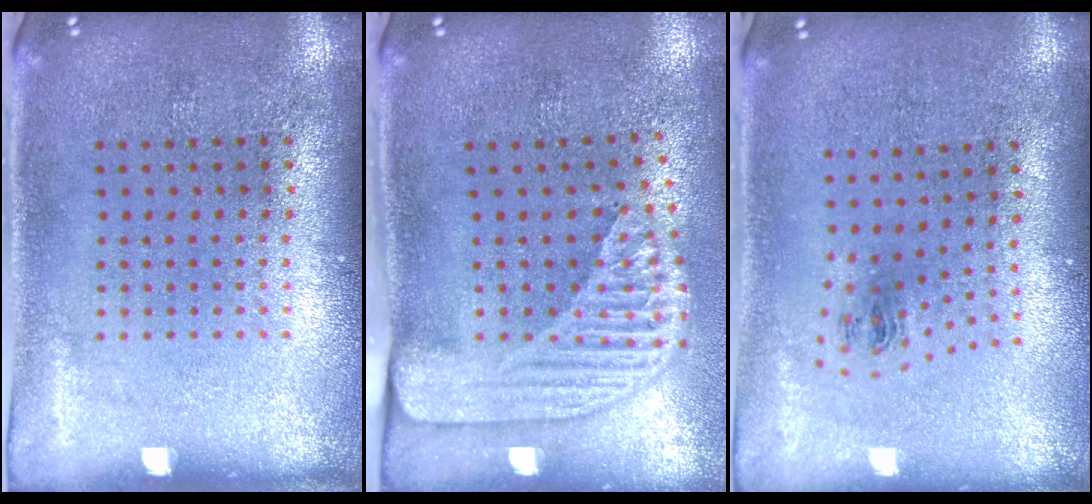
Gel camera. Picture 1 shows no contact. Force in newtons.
{"total": 2.3, "press": 1.8, "slide": 1.5}
{"total": 1.0, "press": 0.4, "slide": 0.9}